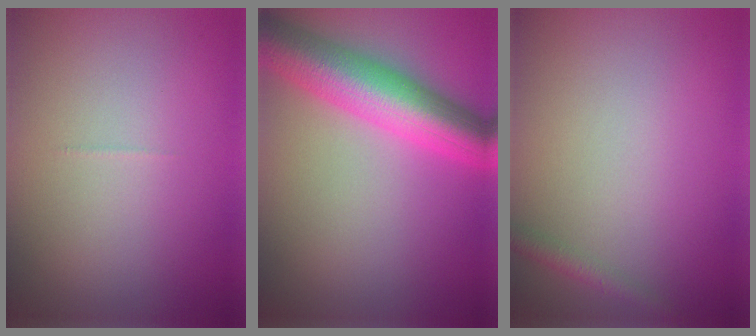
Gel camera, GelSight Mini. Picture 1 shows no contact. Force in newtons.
{"total": 8.6, "press": 8.6, "slide": 0.5}
{"total": 1.4, "press": 1.4, "slide": 0.1}